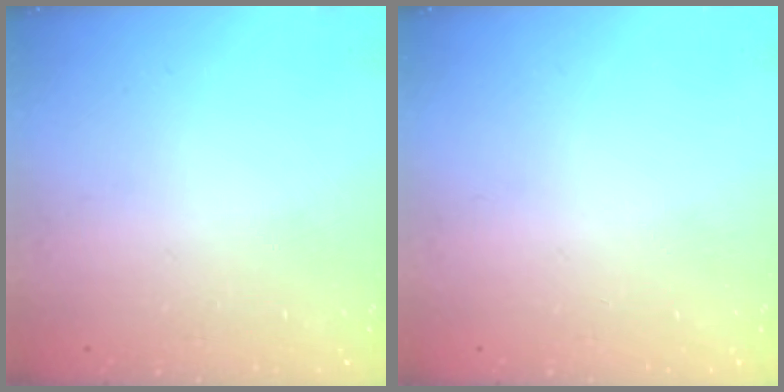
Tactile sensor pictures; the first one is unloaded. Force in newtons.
{"total": 0.0}